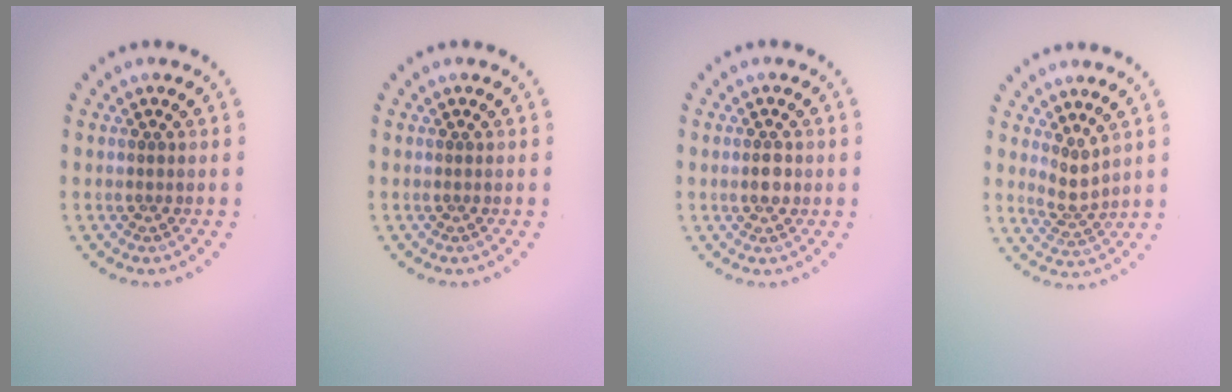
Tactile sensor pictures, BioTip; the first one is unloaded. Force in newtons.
{"total": 0.0}
{"total": 1.5, "press": 1.5, "slide": 0.2}
{"total": 2.1, "press": 1.4, "slide": 1.5}